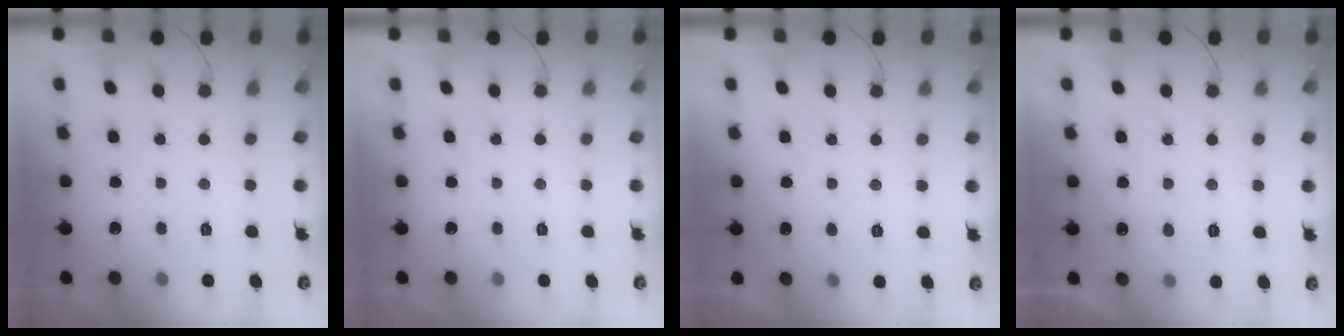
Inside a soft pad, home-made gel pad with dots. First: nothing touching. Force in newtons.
{"total": 0.0}
{"total": 4.4, "press": 4.3, "slide": 0.5}
{"total": 4.9, "press": 4.9, "slide": 0.4}